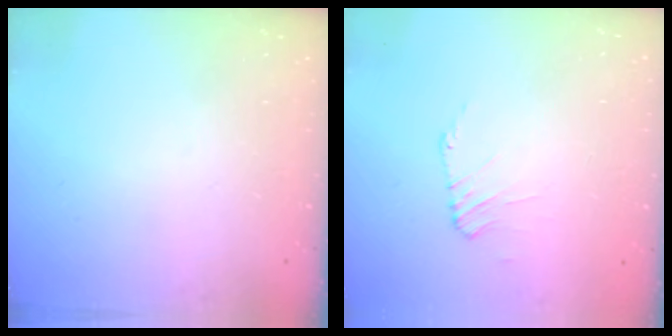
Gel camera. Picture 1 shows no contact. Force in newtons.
{"total": 1.1, "press": 1.0, "slide": 0.3}